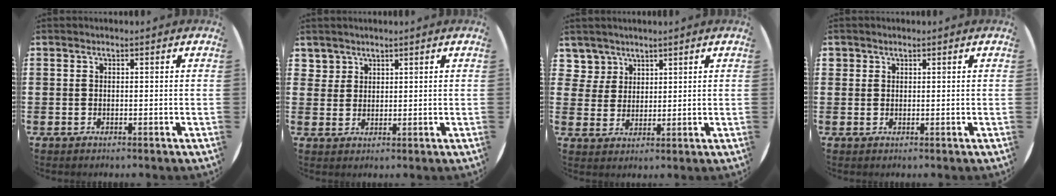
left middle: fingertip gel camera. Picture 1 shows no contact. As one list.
[{"total": 2.0, "force": [1.6, 1.2, 0.1], "torque": [-0.006, 0.005, 0.033]}, {"total": 3.5, "force": [2.4, 2.5, 0.1], "torque": [-0.006, 0.003, 0.045]}, {"total": 0.8, "force": [0.6, 0.5, 0.0], "torque": [0.000, 0.004, 0.012]}]